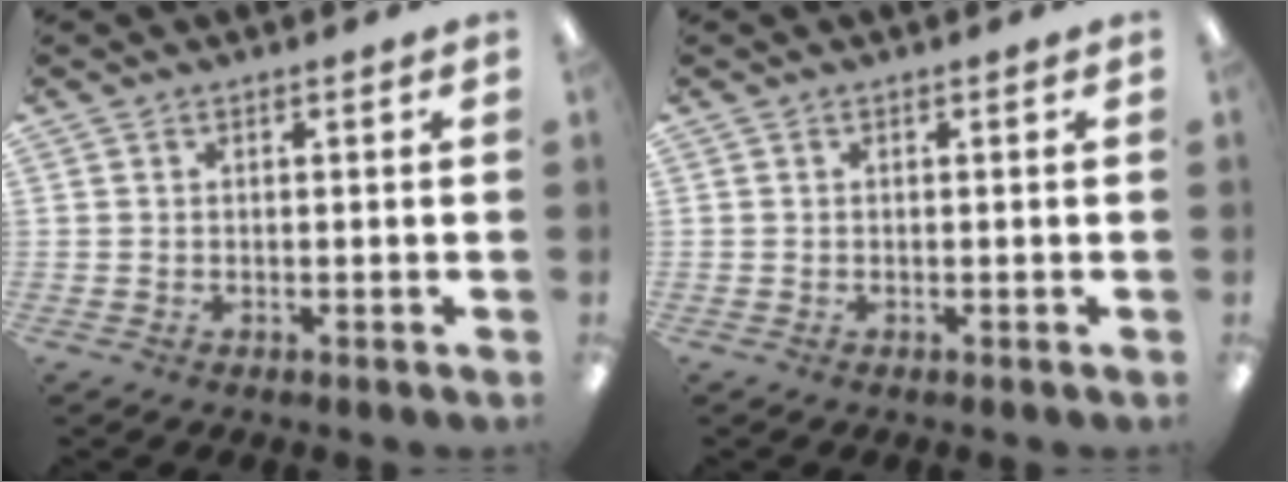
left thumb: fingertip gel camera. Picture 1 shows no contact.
{"total": 0.0}